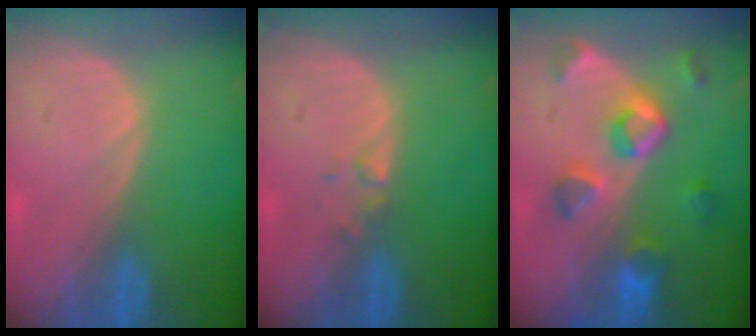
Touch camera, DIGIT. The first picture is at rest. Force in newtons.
{"total": 1.2, "press": 1.2, "slide": 0.1}
{"total": 7.3, "press": 7.3, "slide": 0.8}